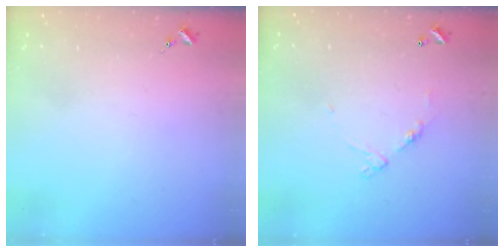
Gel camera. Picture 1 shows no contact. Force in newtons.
{"total": 6.7, "press": 6.6, "slide": 0.5}